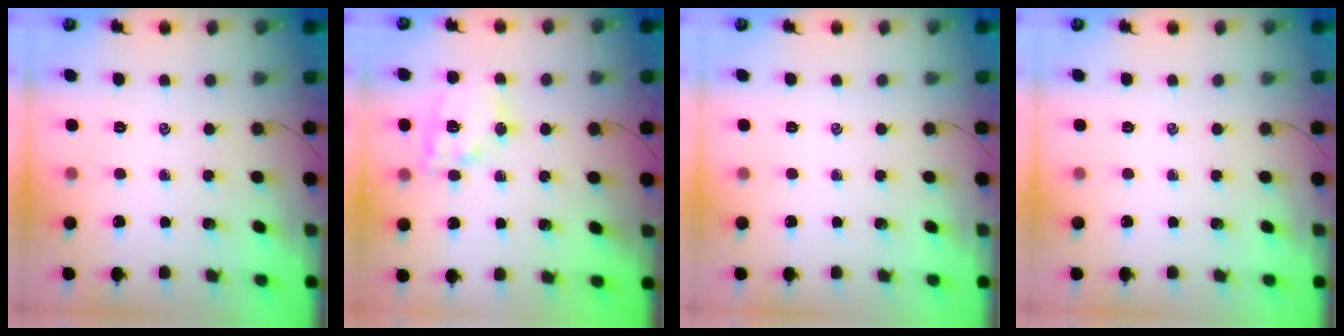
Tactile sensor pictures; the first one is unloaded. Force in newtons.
{"total": 13.6, "press": 13.4, "slide": 2.3}
{"total": 0.0}
{"total": 0.0}